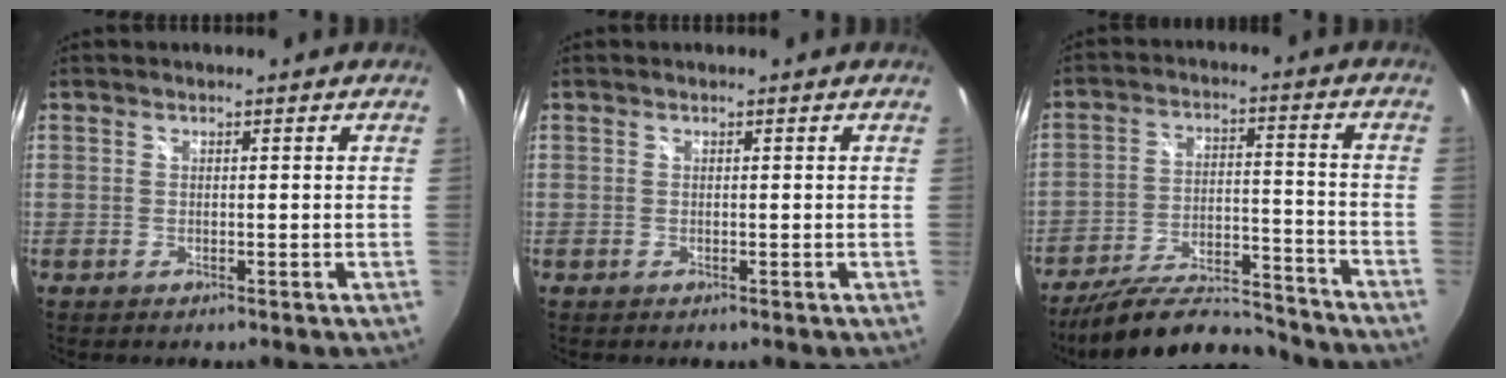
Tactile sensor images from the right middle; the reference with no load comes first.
{"total": 0.0}
{"total": 18.8, "force": [-16.7, 4.0, 7.5], "torque": [-0.142, -0.011, -0.245]}